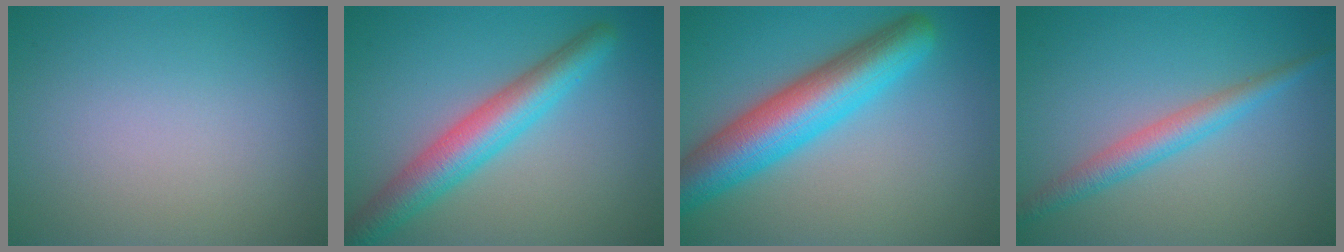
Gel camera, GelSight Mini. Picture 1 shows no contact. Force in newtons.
{"total": 5.6, "press": 5.6, "slide": 0.1}
{"total": 8.5, "press": 8.5, "slide": 0.3}
{"total": 3.0, "press": 3.0, "slide": 0.0}